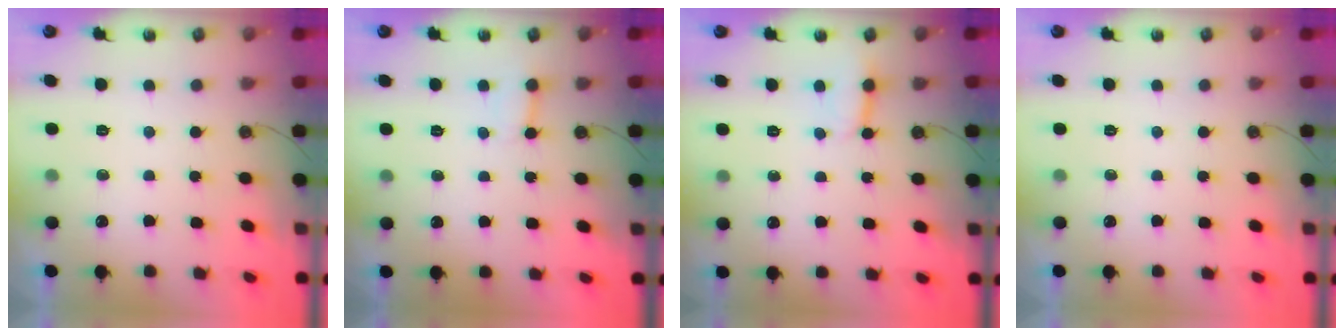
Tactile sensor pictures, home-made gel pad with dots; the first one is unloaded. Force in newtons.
{"total": 3.8, "press": 3.7, "slide": 0.4}
{"total": 3.1, "press": 3.0, "slide": 0.5}
{"total": 0.0}